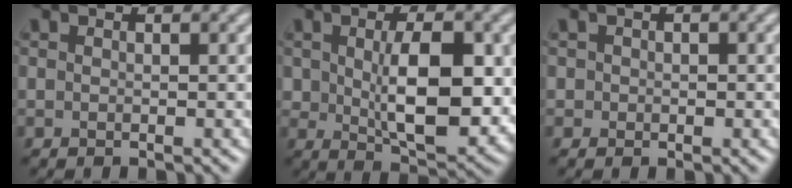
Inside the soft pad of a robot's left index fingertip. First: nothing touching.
{"total": 8.1, "force": [0.2, 4.2, 6.9], "torque": [-0.123, -0.012, 0.015]}
{"total": 1.0, "force": [0.0, 0.9, 0.1], "torque": [0.008, -0.004, -0.002]}